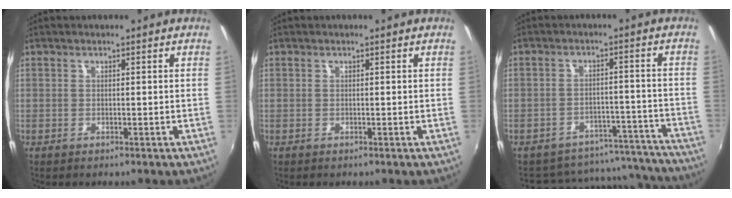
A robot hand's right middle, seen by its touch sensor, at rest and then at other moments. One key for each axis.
{"total": 0.0}
{"total": 17.0, "fx": -15.2, "fy": 6.8, "fz": 3.2, "tx": -0.064, "ty": 0.049, "tz": -0.173}